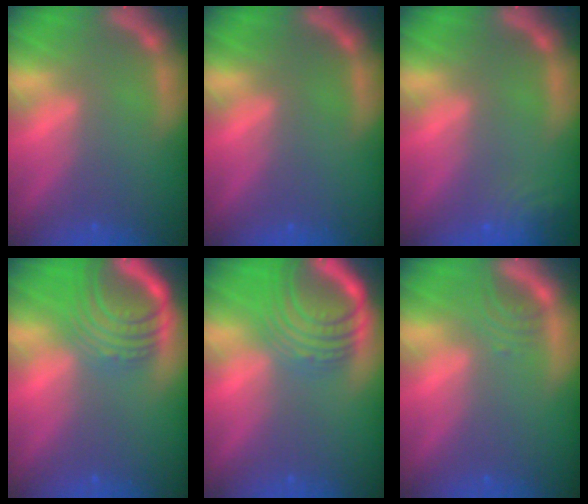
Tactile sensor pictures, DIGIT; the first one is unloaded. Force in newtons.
{"total": 0.0}
{"total": 3.5}
{"total": 8.1}
{"total": 9.1}
{"total": 2.0}